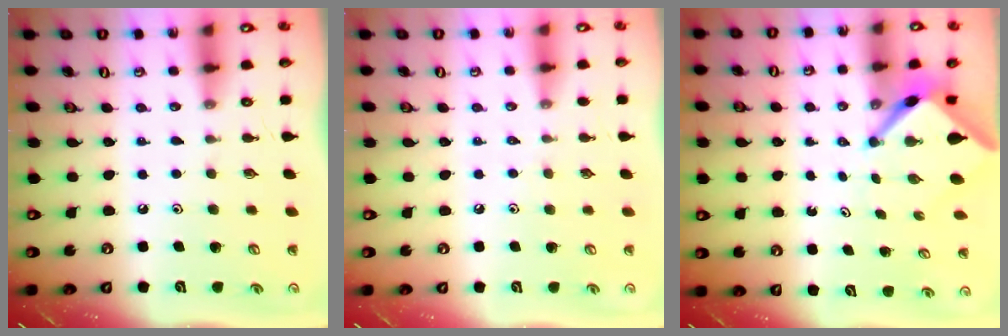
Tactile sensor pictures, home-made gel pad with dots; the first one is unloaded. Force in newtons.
{"total": 3.2, "press": 3.2, "slide": 0.6}
{"total": 4.0, "press": 4.0, "slide": 0.2}